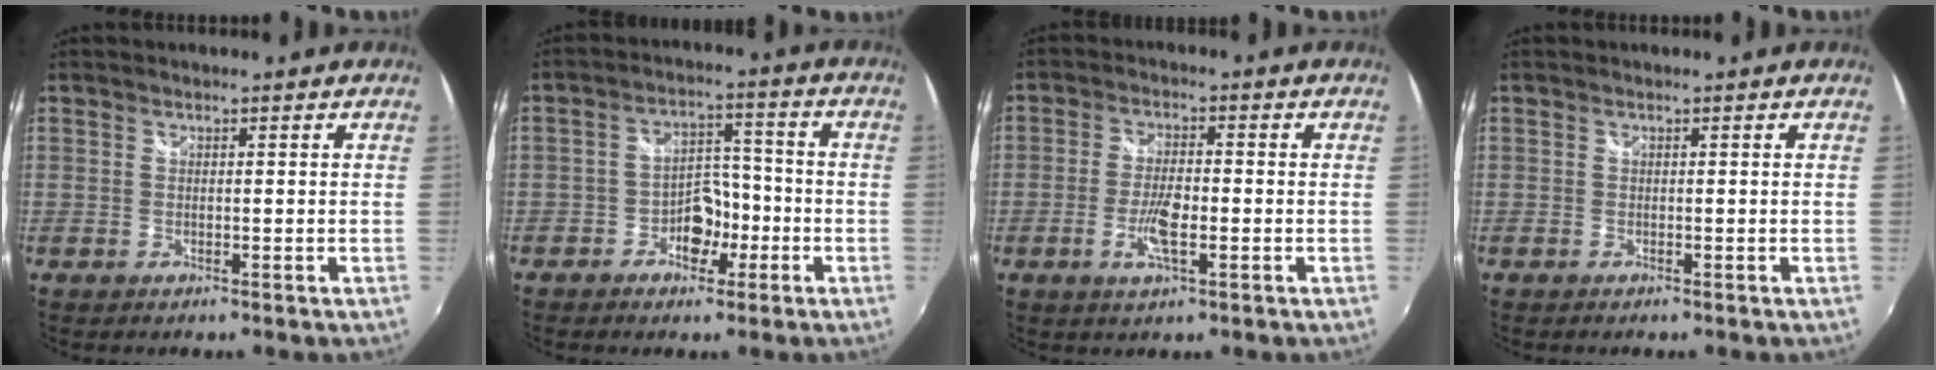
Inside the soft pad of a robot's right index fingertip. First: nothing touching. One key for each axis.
{"total": 6.4, "fx": -3.2, "fy": 4.6, "fz": 3.1, "tx": -0.050, "ty": 0.019, "tz": -0.046}
{"total": 5.5, "fx": -1.7, "fy": 1.5, "fz": 5.0, "tx": -0.106, "ty": 0.001, "tz": -0.031}
{"total": 0.0}